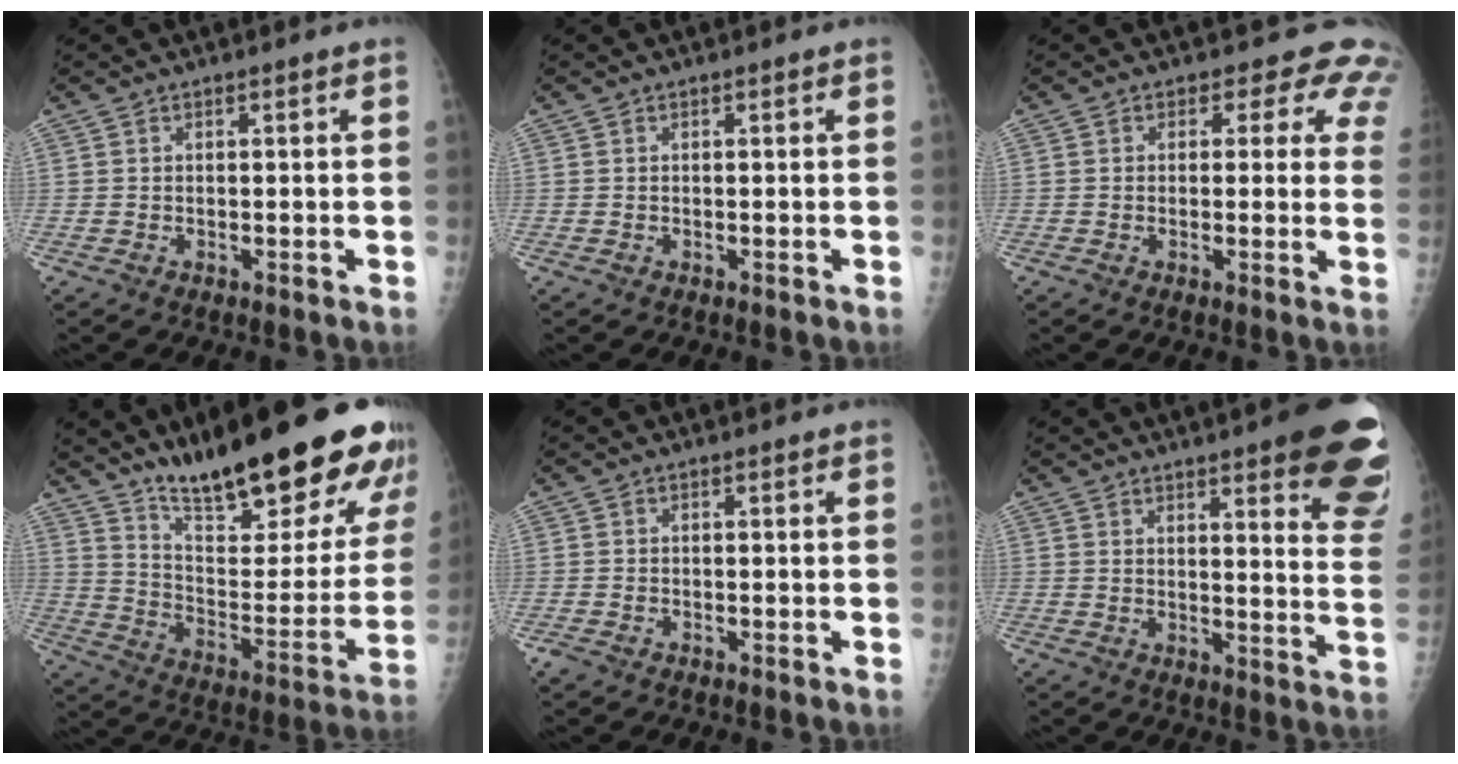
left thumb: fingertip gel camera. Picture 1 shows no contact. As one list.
[{"total": 0.0}, {"total": 7.6, "force": [5.7, 4.4, 2.4], "torque": [0.018, -0.019, 0.035]}, {"total": 28.4, "force": [20.4, 7.1, 18.5], "torque": [-0.237, -0.094, 0.312]}, {"total": 1.1, "force": [-0.8, 0.6, 0.4], "torque": [-0.014, -0.001, -0.017]}, {"total": 19.0, "force": [11.7, 4.2, 14.4], "torque": [-0.152, -0.053, 0.129]}]